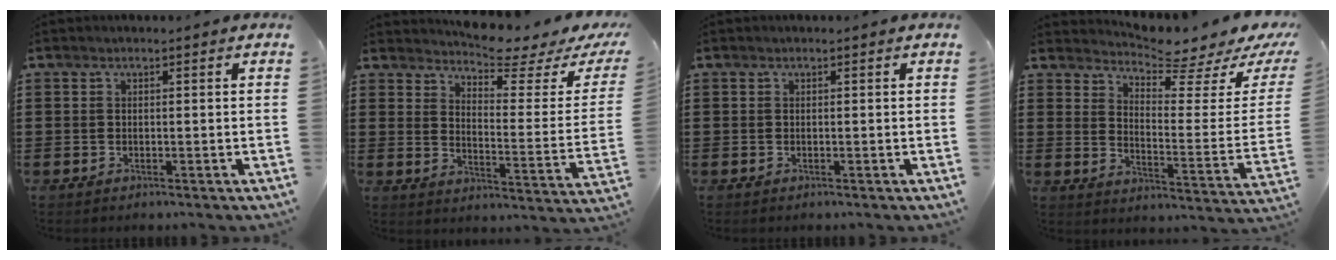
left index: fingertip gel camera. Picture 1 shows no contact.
{"total": 5.1, "force": [4.6, -0.3, 2.1], "torque": [-0.043, -0.046, 0.069]}
{"total": 0.0}
{"total": 5.3, "force": [5.0, 0.0, 1.8], "torque": [-0.042, -0.058, 0.079]}